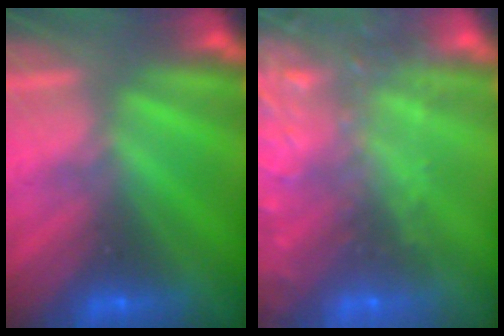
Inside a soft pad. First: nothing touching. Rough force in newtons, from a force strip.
{"total": 6.2}